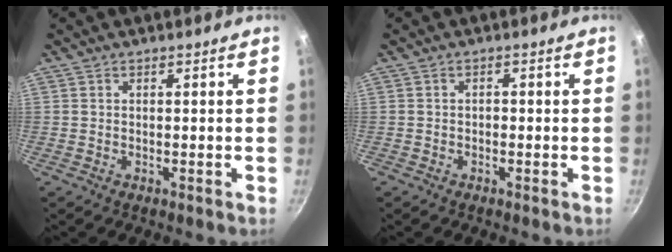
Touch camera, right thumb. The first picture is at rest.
{"total": 1.0, "force": [-0.5, 0.8, 0.5], "torque": [-0.007, 0.005, -0.007]}